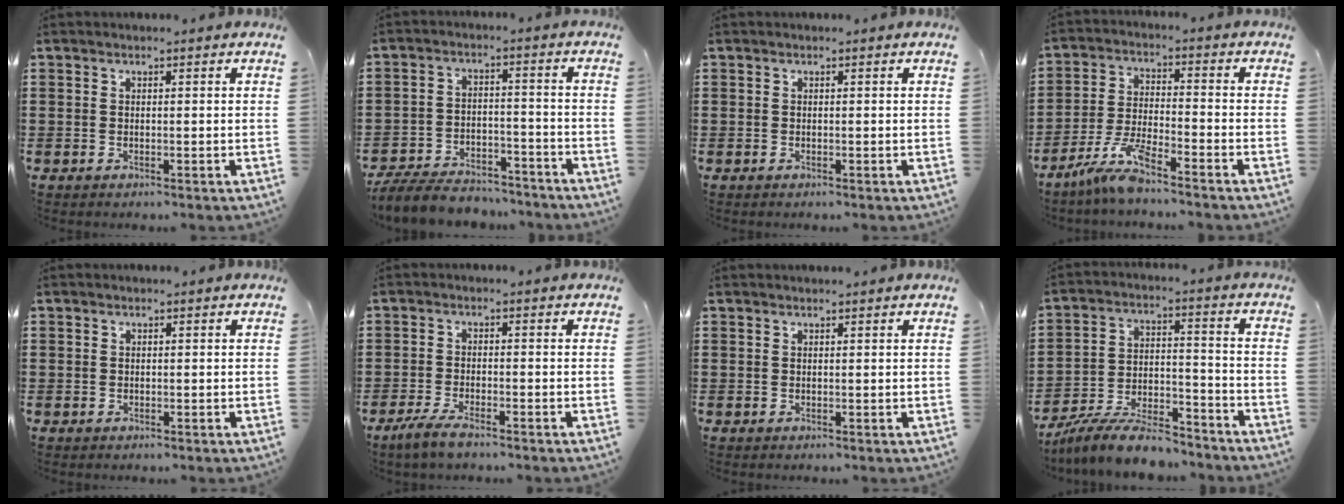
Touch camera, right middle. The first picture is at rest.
{"total": 7.0, "force": [-6.7, 1.5, 1.5], "torque": [-0.026, 0.015, -0.130]}
{"total": 0.0}
{"total": 6.9, "force": [-5.8, 0.4, 3.8], "torque": [-0.095, -0.013, -0.116]}
{"total": 0.7, "force": [-0.3, 0.7, 0.1], "torque": [-0.002, 0.004, -0.007]}
{"total": 3.6, "force": [-2.8, 0.9, 2.1], "torque": [-0.049, 0.002, -0.057]}
{"total": 0.0}
{"total": 10.1, "force": [-9.1, 1.6, 4.2], "torque": [-0.073, 0.022, -0.175]}